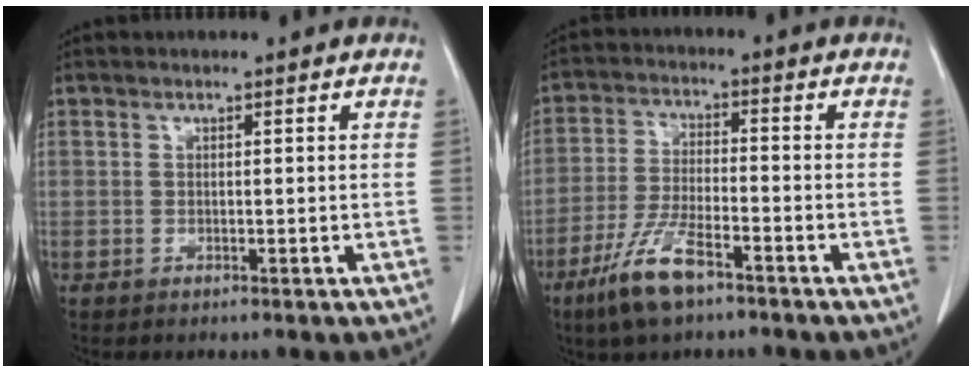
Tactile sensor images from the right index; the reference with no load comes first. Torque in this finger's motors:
{"motor_torque": [0.89, -0.72, 0.51, 0.15]}